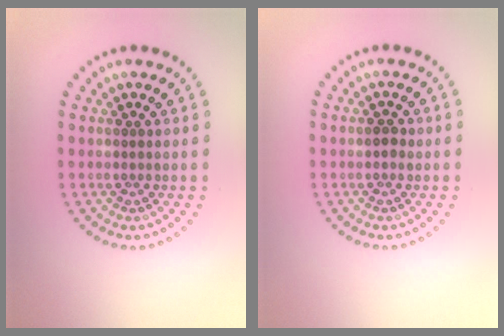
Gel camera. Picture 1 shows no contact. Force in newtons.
{"total": 1.0, "press": 1.0, "slide": 0.1}